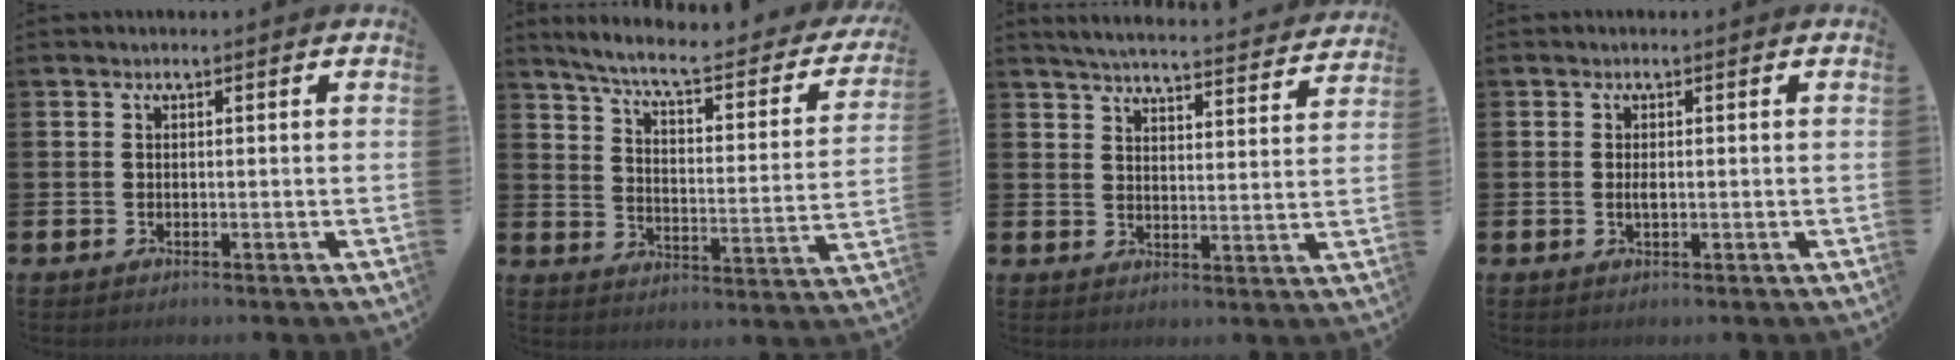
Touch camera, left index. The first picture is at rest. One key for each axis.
{"total": 6.7, "fx": 5.7, "fy": 1.0, "fz": 3.4, "tx": -0.091, "ty": -0.041, "tz": 0.089}
{"total": 5.0, "fx": 4.9, "fy": 0.1, "fz": 1.2, "tx": -0.040, "ty": -0.040, "tz": 0.082}
{"total": 1.0, "fx": 0.0, "fy": 0.3, "fz": 0.9, "tx": -0.017, "ty": 0.001, "tz": -0.002}